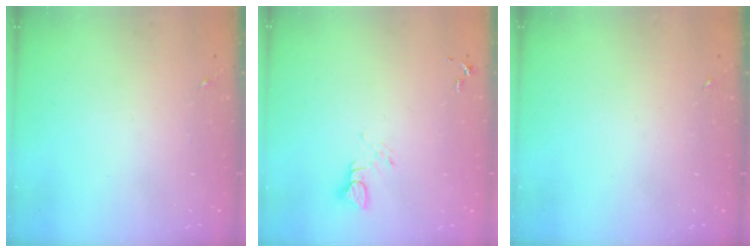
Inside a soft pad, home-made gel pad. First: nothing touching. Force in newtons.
{"total": 3.8, "press": 3.7, "slide": 0.4}
{"total": 0.0}